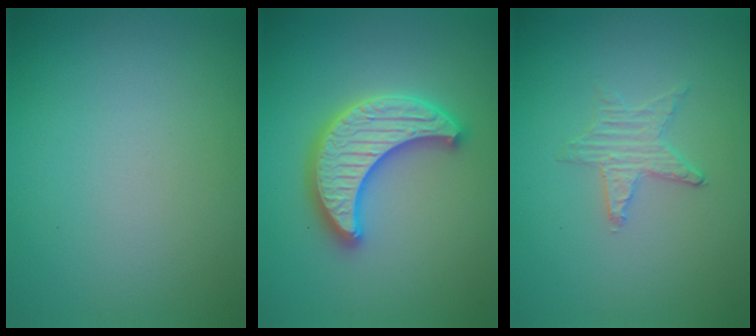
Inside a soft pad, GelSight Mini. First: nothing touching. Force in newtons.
{"total": 5.1, "press": 5.0, "slide": 1.0}
{"total": 0.9, "press": 0.9, "slide": 0.2}